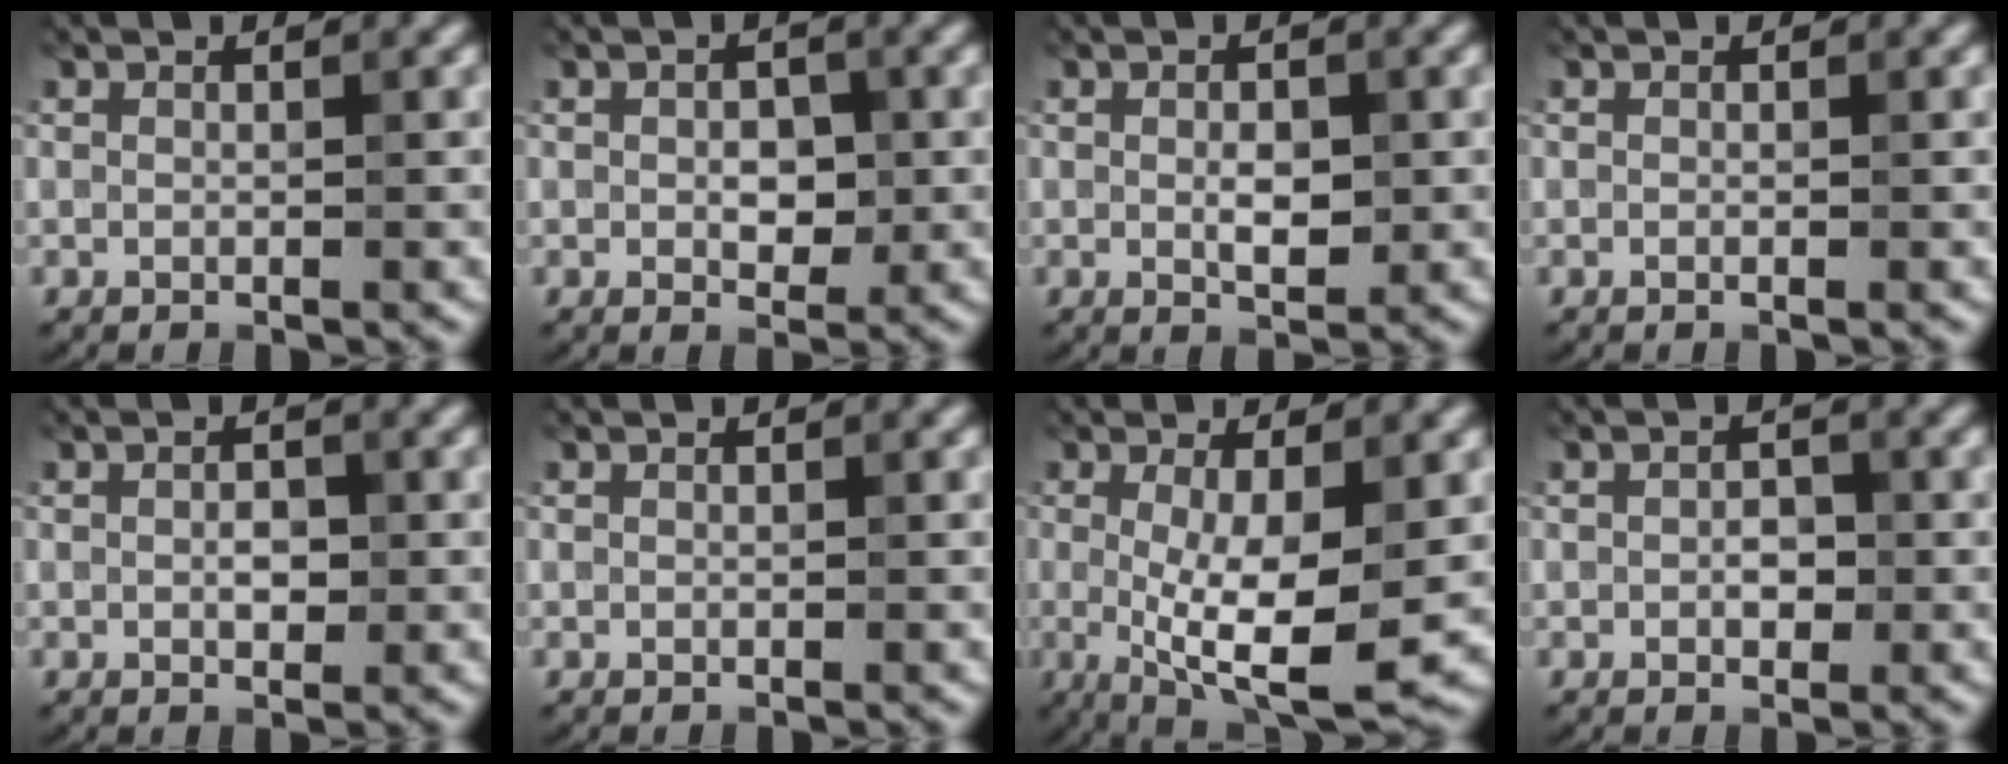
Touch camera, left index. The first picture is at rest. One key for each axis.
{"total": 2.4, "fx": 0.0, "fy": 1.6, "fz": 1.8, "tx": -0.029, "ty": -0.003, "tz": 0.000}
{"total": 2.2, "fx": 0.0, "fy": 1.1, "fz": 1.9, "tx": -0.033, "ty": -0.004, "tz": 0.001}
{"total": 0.0}
{"total": 1.5, "fx": 0.0, "fy": 0.9, "fz": 1.2, "tx": -0.018, "ty": 0.000, "tz": -0.002}
{"total": 0.0}
{"total": 7.7, "fx": -0.7, "fy": 1.9, "fz": 7.4, "tx": -0.131, "ty": -0.019, "tz": -0.008}
{"total": 1.5, "fx": -0.1, "fy": 1.0, "fz": 1.2, "tx": -0.016, "ty": -0.001, "tz": -0.004}